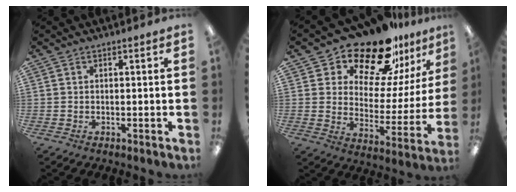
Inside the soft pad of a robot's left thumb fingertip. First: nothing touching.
{"total": 19.9, "force": [16.9, 7.1, 7.8], "torque": [-0.142, -0.129, 0.293]}